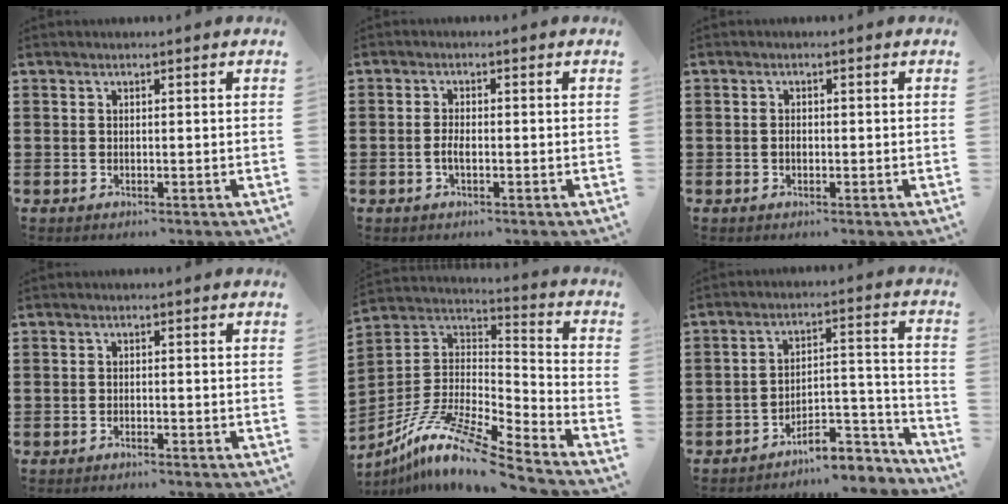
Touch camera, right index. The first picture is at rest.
{"total": 1.9, "force": [-0.6, 0.7, 1.7], "torque": [-0.039, -0.001, -0.013]}
{"total": 0.9, "force": [-0.2, 0.5, 0.7], "torque": [-0.016, -0.002, -0.004]}
{"total": 0.9, "force": [-0.9, 0.1, 0.1], "torque": [-0.005, 0.000, -0.018]}
{"total": 12.0, "force": [-9.2, 1.2, 7.6], "torque": [-0.158, 0.005, -0.185]}
{"total": 7.7, "force": [-6.7, 2.3, 3.0], "torque": [-0.041, 0.018, -0.125]}